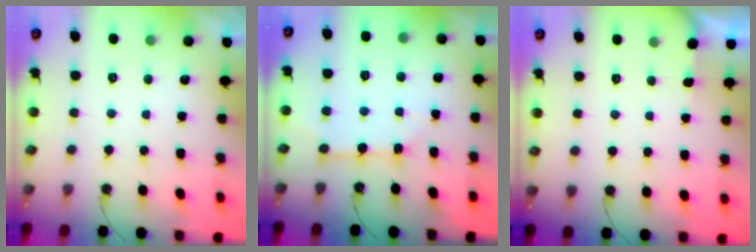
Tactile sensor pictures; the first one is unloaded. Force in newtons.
{"total": 5.3, "press": 5.2, "slide": 0.4}
{"total": 1.3, "press": 1.2, "slide": 0.2}